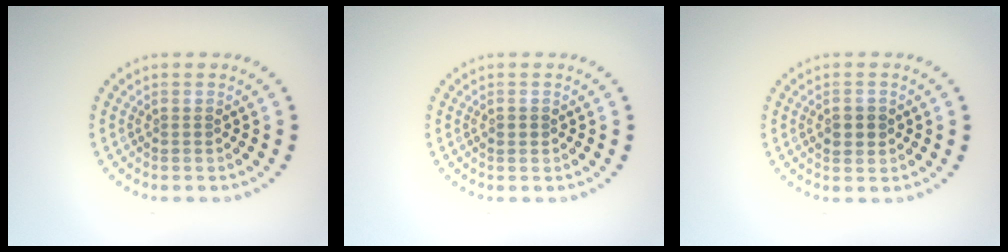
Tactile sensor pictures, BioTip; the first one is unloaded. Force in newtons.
{"total": 0.9, "press": 0.9, "slide": 0.1}
{"total": 2.1, "press": 2.1, "slide": 0.5}